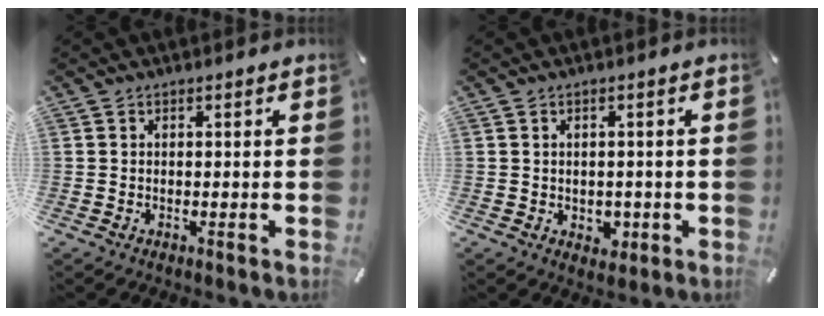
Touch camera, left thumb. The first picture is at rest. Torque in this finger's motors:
{"motor_torque": [0.70, 0.69, 0.03, 0.00, 0.03]}